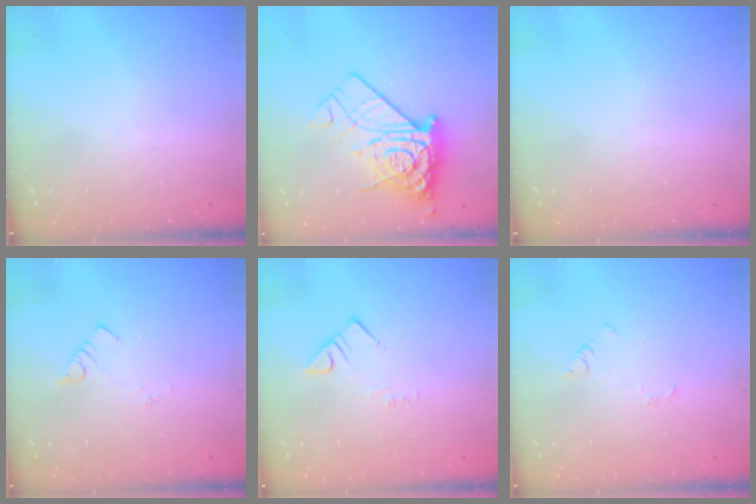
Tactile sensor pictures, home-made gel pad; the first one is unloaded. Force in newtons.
{"total": 12.2, "press": 12.1, "slide": 1.4}
{"total": 0.0}
{"total": 1.9, "press": 1.9, "slide": 0.1}
{"total": 2.8, "press": 2.8, "slide": 0.2}
{"total": 2.9, "press": 2.9, "slide": 0.3}